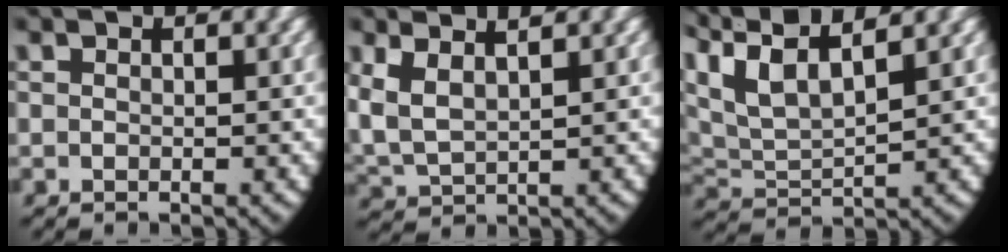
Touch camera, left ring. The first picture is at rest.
{"total": 6.0, "force": [1.6, 4.5, 3.6], "torque": [-0.112, -0.012, 0.036]}
{"total": 8.4, "force": [3.3, 5.8, 5.2], "torque": [-0.141, -0.019, 0.057]}